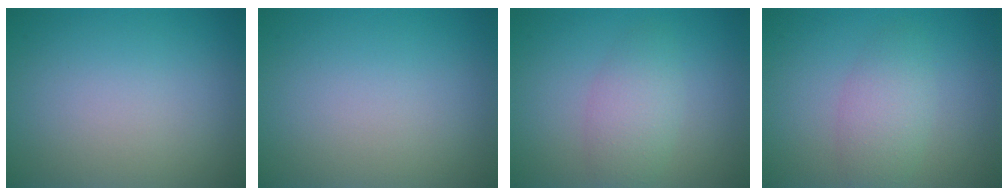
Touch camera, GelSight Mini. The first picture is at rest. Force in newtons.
{"total": 0.0}
{"total": 3.0, "press": 3.0, "slide": 0.2}
{"total": 3.0, "press": 3.0, "slide": 0.2}